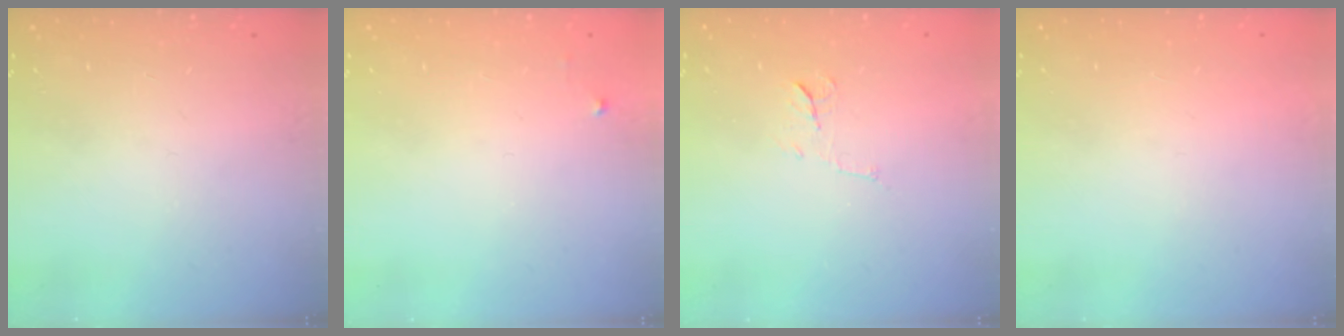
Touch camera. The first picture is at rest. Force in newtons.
{"total": 2.5, "press": 2.5, "slide": 0.4}
{"total": 5.6, "press": 5.6, "slide": 0.4}
{"total": 1.5, "press": 1.5, "slide": 0.1}